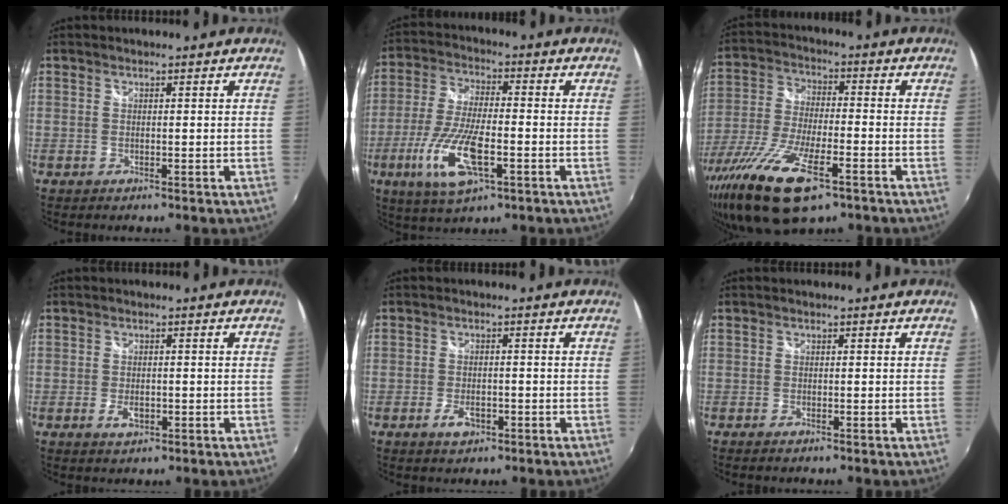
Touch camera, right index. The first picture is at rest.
{"total": 13.5, "force": [-5.0, 4.3, 11.8], "torque": [-0.251, -0.017, -0.095]}
{"total": 19.5, "force": [-11.4, 6.7, 14.4], "torque": [-0.297, -0.059, -0.212]}
{"total": 2.7, "force": [-0.9, 1.6, 2.0], "torque": [-0.036, -0.005, -0.015]}
{"total": 3.6, "force": [-1.8, 1.9, 2.4], "torque": [-0.053, -0.005, -0.030]}
{"total": 0.9, "force": [-0.7, 0.4, 0.5], "torque": [-0.010, -0.004, -0.015]}